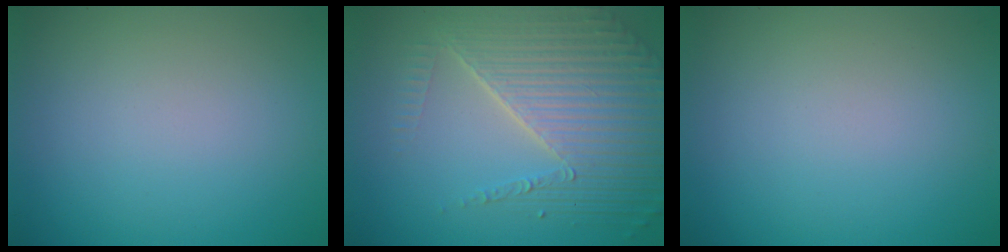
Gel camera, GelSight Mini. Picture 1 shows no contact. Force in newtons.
{"total": 7.0, "press": 5.1, "slide": 4.8}
{"total": 0.0}